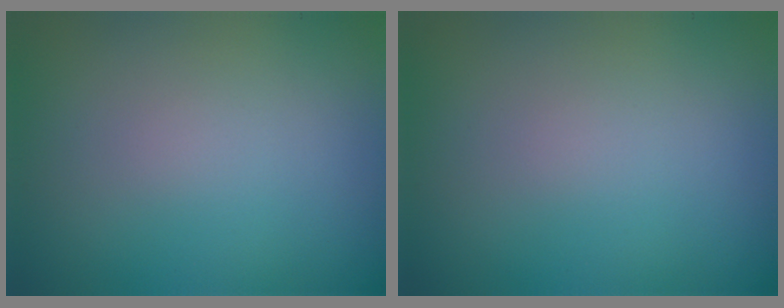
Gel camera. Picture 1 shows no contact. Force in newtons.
{"total": 0.0}